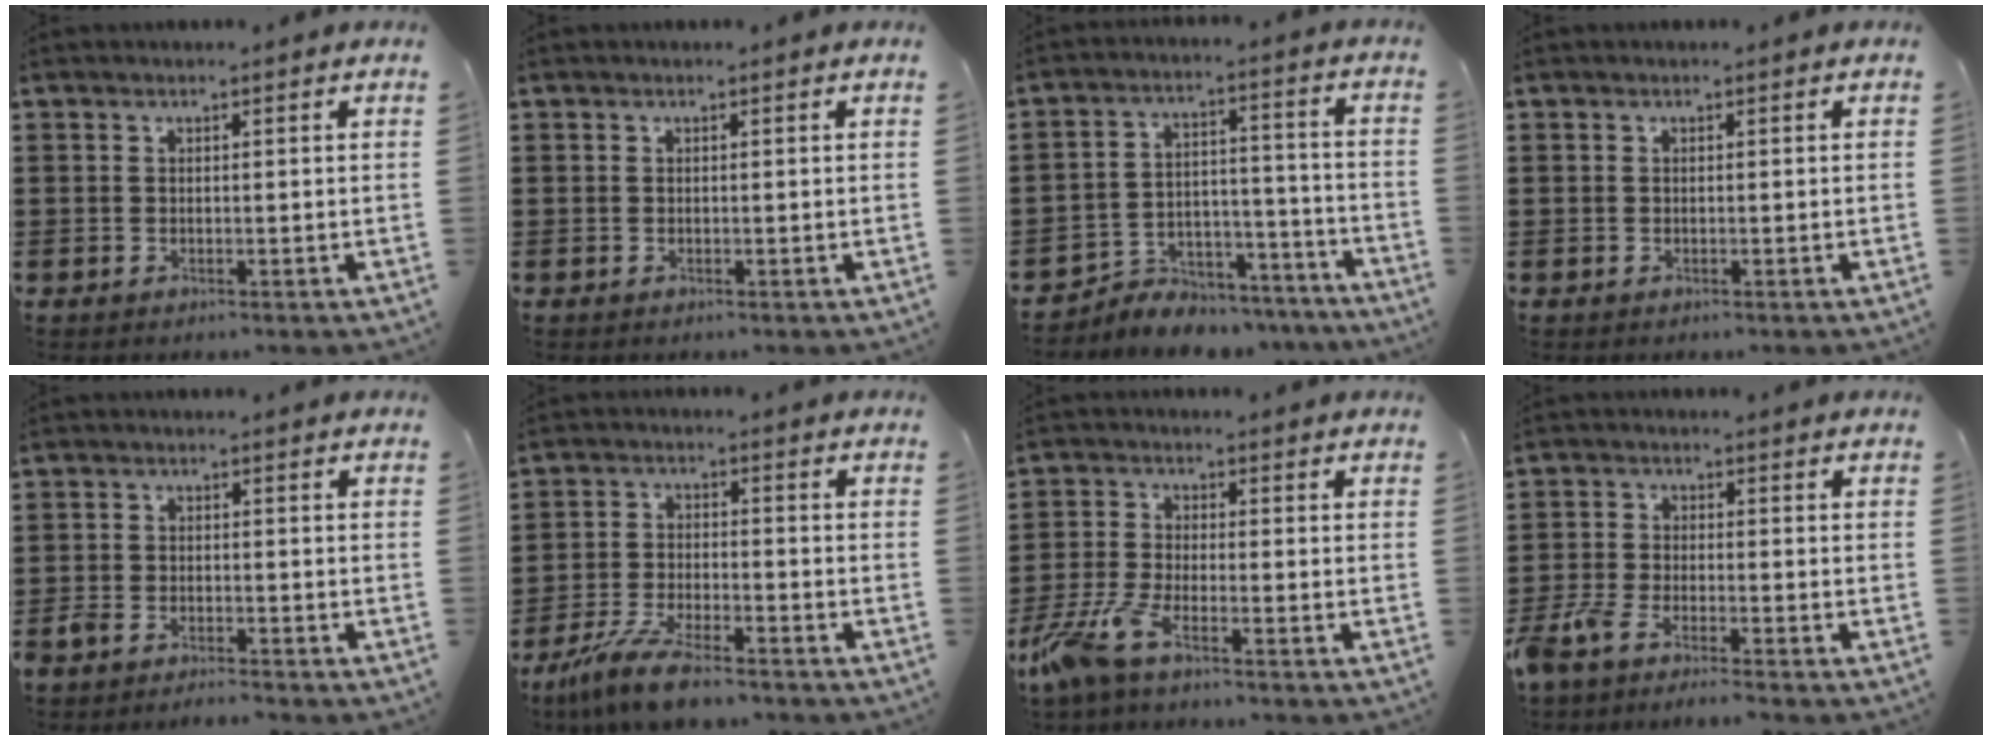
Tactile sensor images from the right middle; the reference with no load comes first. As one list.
[{"total": 0.0}, {"total": 6.2, "force": [-5.9, 1.8, 0.3], "torque": [-0.003, 0.018, -0.116]}, {"total": 0.0}, {"total": 2.6, "force": [-2.6, 0.4, 0.2], "torque": [-0.025, -0.004, -0.059]}, {"total": 7.4, "force": [-6.3, 0.9, 3.8], "torque": [-0.091, -0.008, -0.122]}, {"total": 6.4, "force": [-4.5, 1.4, 4.3], "torque": [-0.125, -0.020, -0.093]}, {"total": 4.2, "force": [-3.7, 0.6, 1.9], "torque": [-0.068, -0.014, -0.081]}]